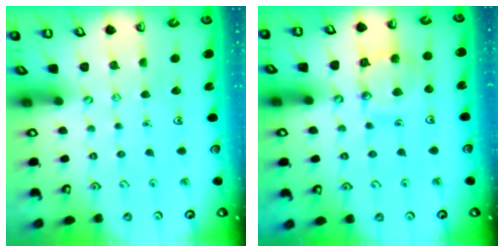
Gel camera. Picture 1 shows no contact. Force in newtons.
{"total": 13.3, "press": 13.2, "slide": 1.2}